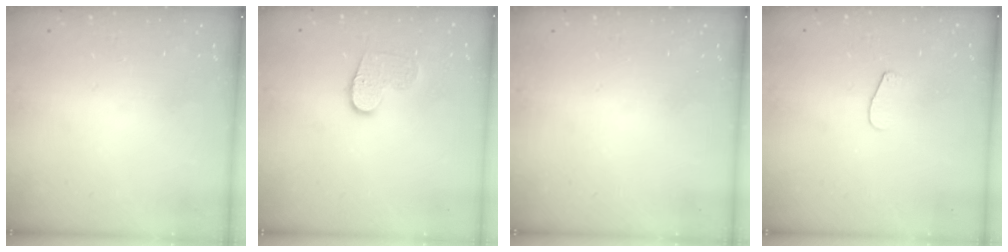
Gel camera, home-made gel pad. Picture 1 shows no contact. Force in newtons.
{"total": 9.2, "press": 9.2, "slide": 0.3}
{"total": 0.0}
{"total": 6.2, "press": 6.2, "slide": 0.7}